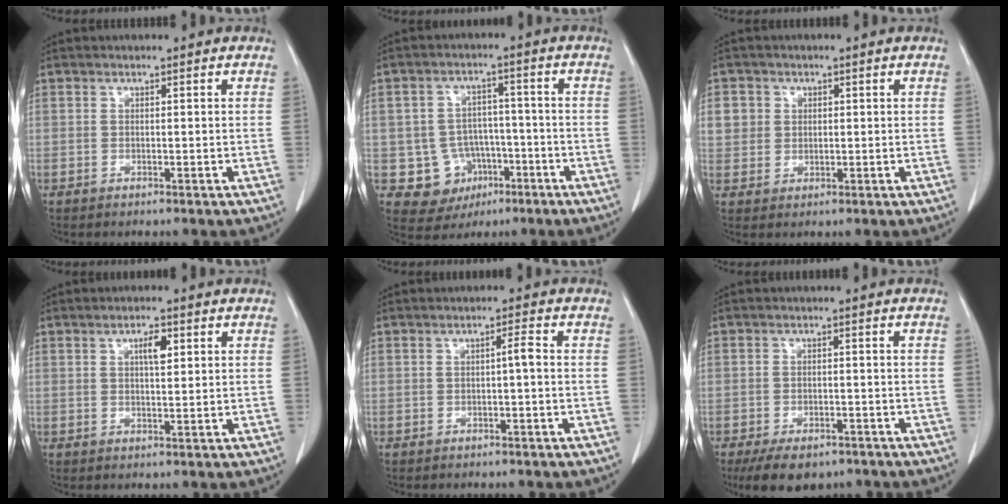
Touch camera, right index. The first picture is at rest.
{"total": 8.5, "force": [-2.9, 7.8, 2.0], "torque": [-0.030, 0.017, -0.032]}
{"total": 3.9, "force": [1.2, 3.6, 0.6], "torque": [-0.002, 0.004, 0.024]}
{"total": 2.9, "force": [1.1, 0.8, 2.6], "torque": [-0.044, 0.001, 0.018]}
{"total": 1.6, "force": [-0.2, 0.0, 1.6], "torque": [-0.024, 0.003, -0.003]}
{"total": 8.4, "force": [-6.2, 4.1, 3.8], "torque": [-0.052, -0.001, -0.090]}